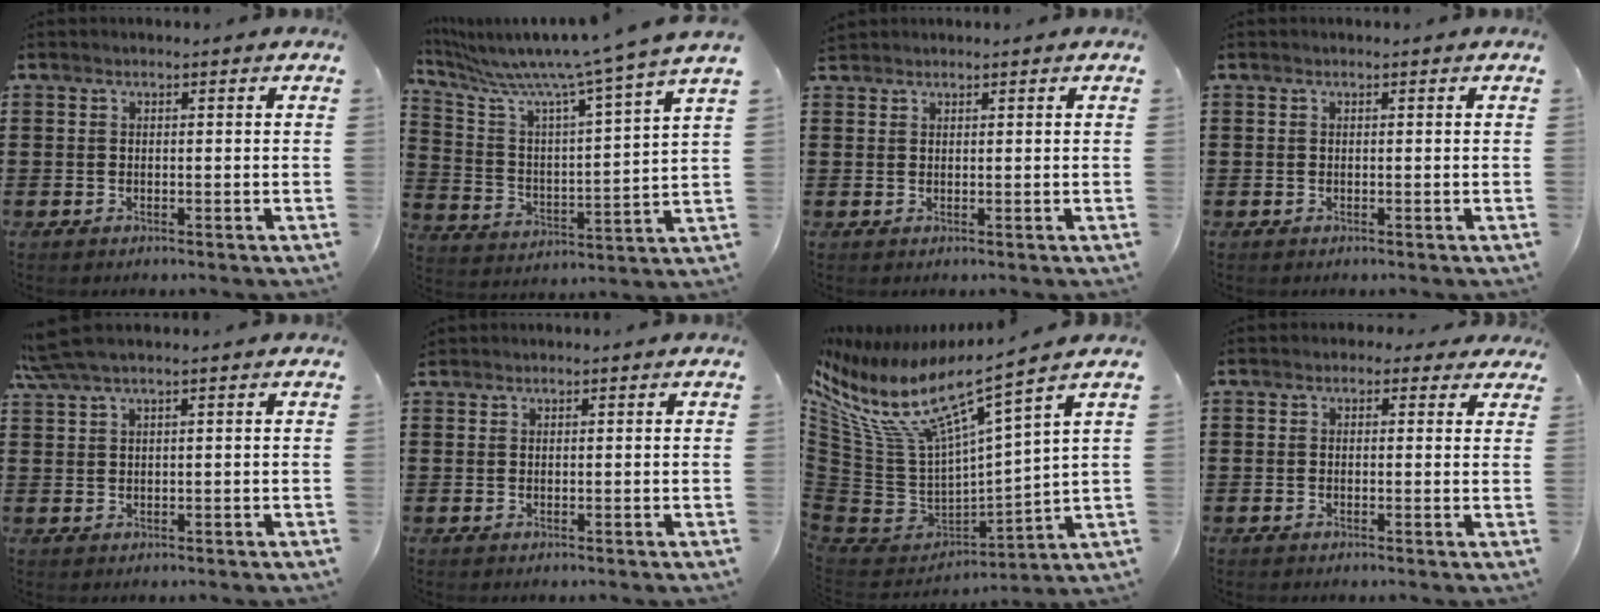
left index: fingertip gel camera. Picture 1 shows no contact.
{"total": 7.4, "force": [6.3, -0.8, 3.7], "torque": [-0.104, -0.063, 0.093]}
{"total": 1.0, "force": [1.0, 0.3, 0.1], "torque": [-0.004, 0.001, 0.020]}
{"total": 0.0}
{"total": 3.0, "force": [1.9, 0.2, 2.3], "torque": [-0.056, 0.000, 0.032]}
{"total": 0.6, "force": [0.6, 0.2, 0.0], "torque": [-0.003, 0.000, 0.012]}
{"total": 10.2, "force": [5.8, 2.6, 8.0], "torque": [-0.196, -0.051, 0.085]}
{"total": 1.4, "force": [0.5, 1.1, 0.6], "torque": [-0.009, 0.004, 0.007]}